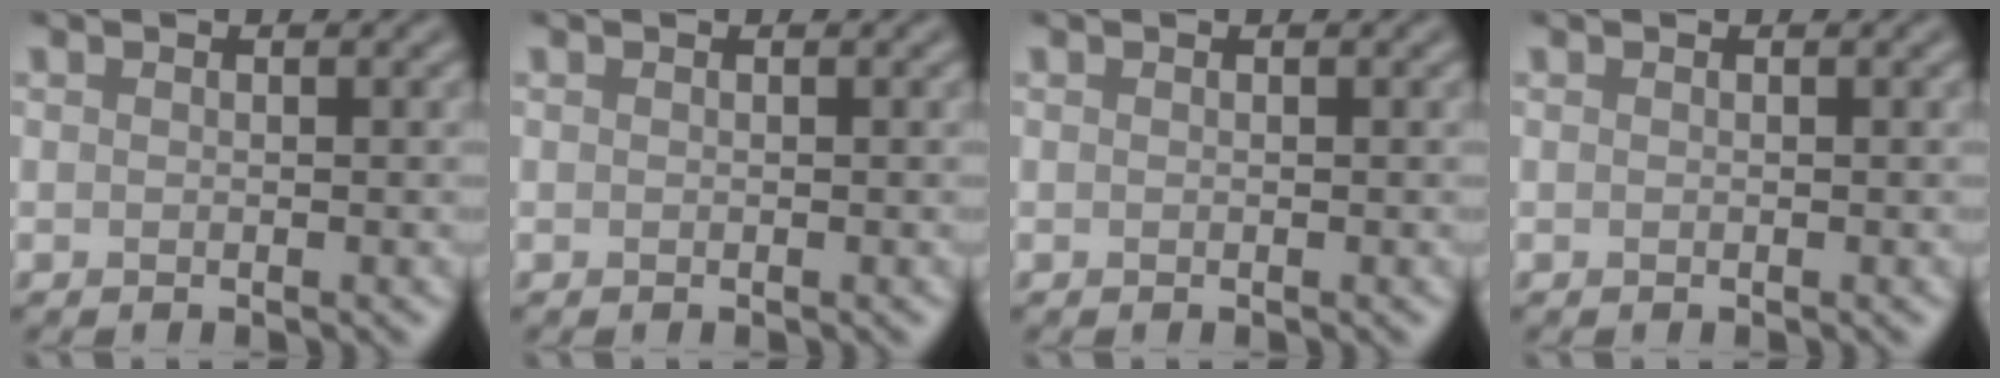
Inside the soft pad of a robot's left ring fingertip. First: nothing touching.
{"total": 0.0}
{"total": 0.0}
{"total": 0.0}